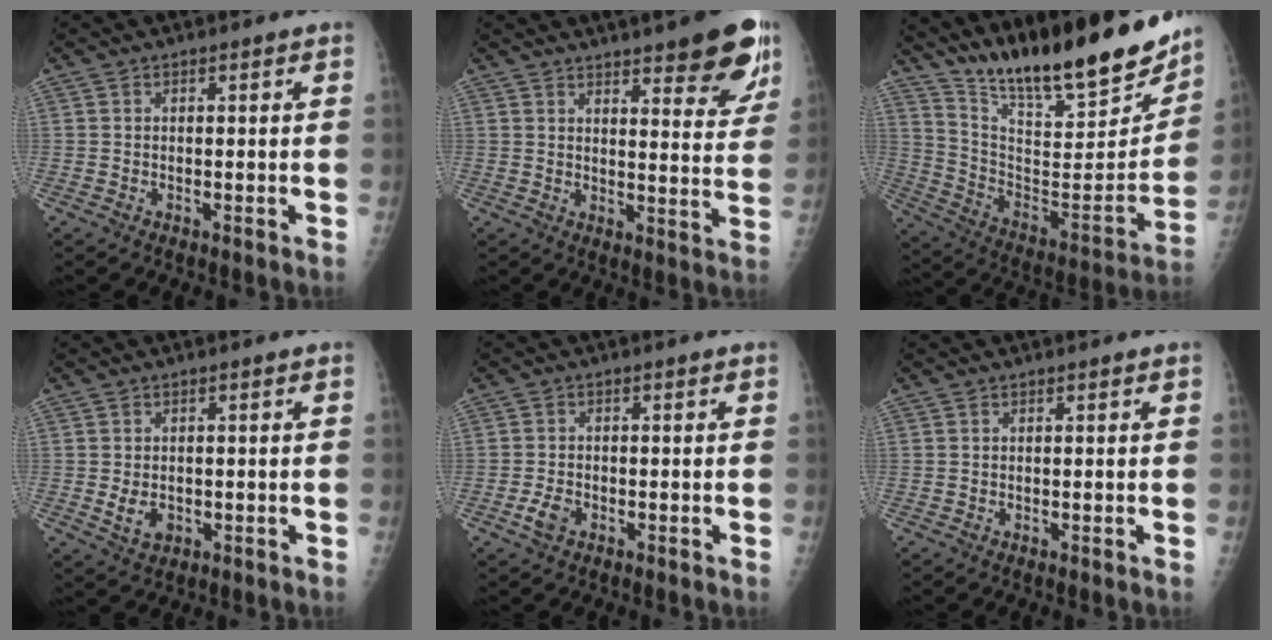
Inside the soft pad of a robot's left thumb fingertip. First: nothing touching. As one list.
[{"total": 15.9, "force": [10.3, 4.3, 11.3], "torque": [-0.111, -0.054, 0.130]}, {"total": 26.1, "force": [21.3, 5.2, 14.0], "torque": [-0.197, -0.112, 0.341]}, {"total": 3.5, "force": [-0.6, 2.6, 2.3], "torque": [-0.033, -0.002, 0.000]}, {"total": 2.9, "force": [-1.4, 1.8, 1.8], "torque": [-0.037, 0.004, -0.025]}, {"total": 0.0}]